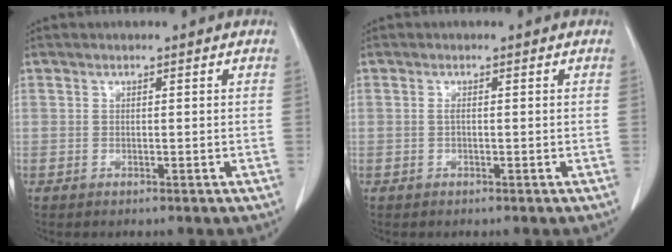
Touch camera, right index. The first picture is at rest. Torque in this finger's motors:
{"motor_torque": [0.08, -0.01, 0.00, 0.00]}